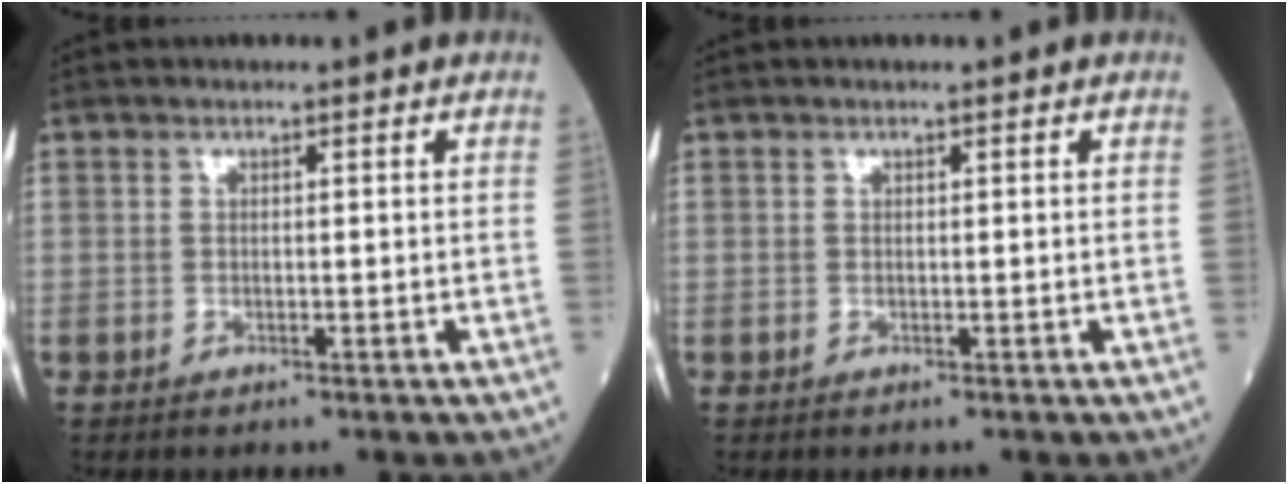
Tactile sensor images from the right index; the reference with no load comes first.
{"total": 0.0}